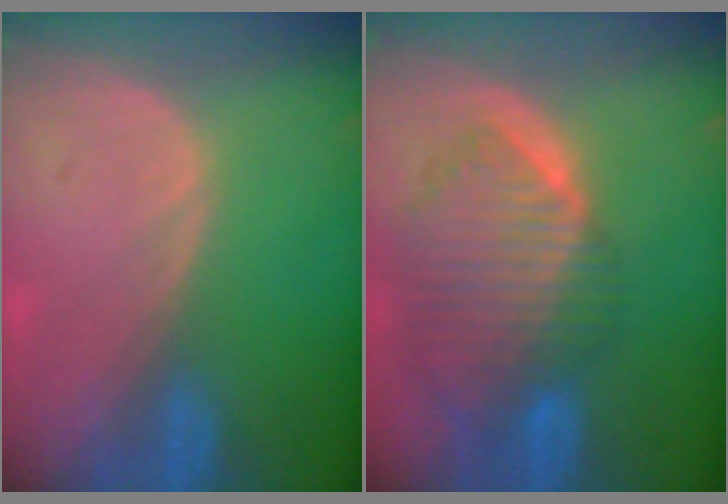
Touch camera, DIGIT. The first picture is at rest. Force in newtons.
{"total": 10.1, "press": 8.8, "slide": 5.1}